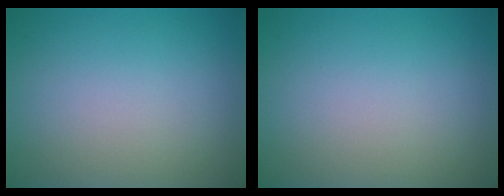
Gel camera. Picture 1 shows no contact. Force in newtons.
{"total": 0.0}